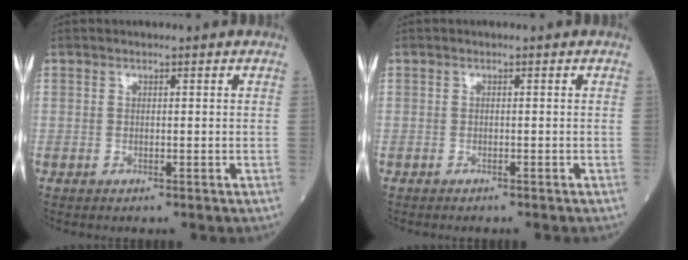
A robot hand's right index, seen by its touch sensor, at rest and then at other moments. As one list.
[{"total": 1.4, "force": [-1.3, 0.2, 0.5], "torque": [-0.008, -0.002, -0.016]}]